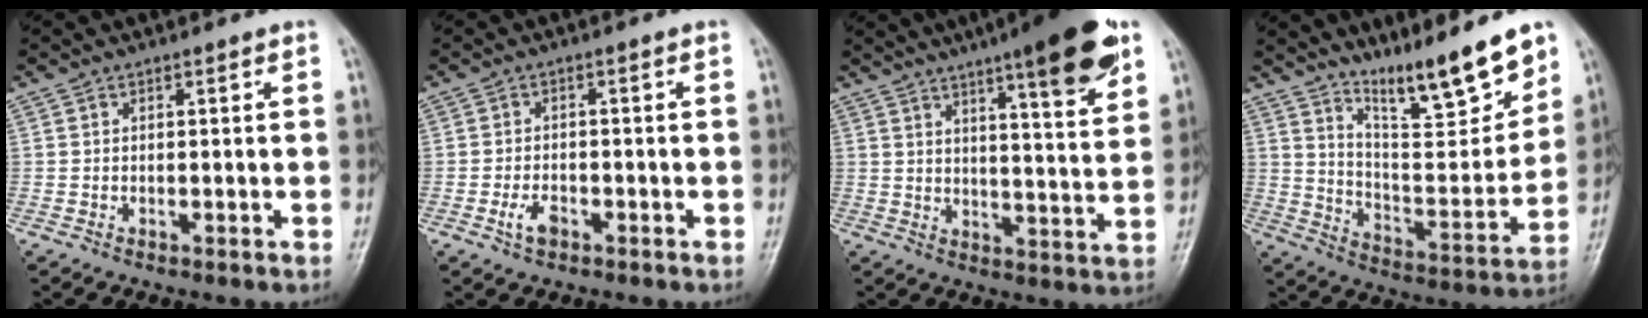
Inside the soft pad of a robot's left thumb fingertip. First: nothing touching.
{"total": 3.1, "force": [-1.6, 1.7, 2.0], "torque": [-0.041, 0.010, -0.027]}
{"total": 16.4, "force": [9.8, 2.8, 12.9], "torque": [-0.162, -0.043, 0.140]}
{"total": 16.8, "force": [12.9, 3.0, 10.4], "torque": [-0.128, -0.088, 0.224]}